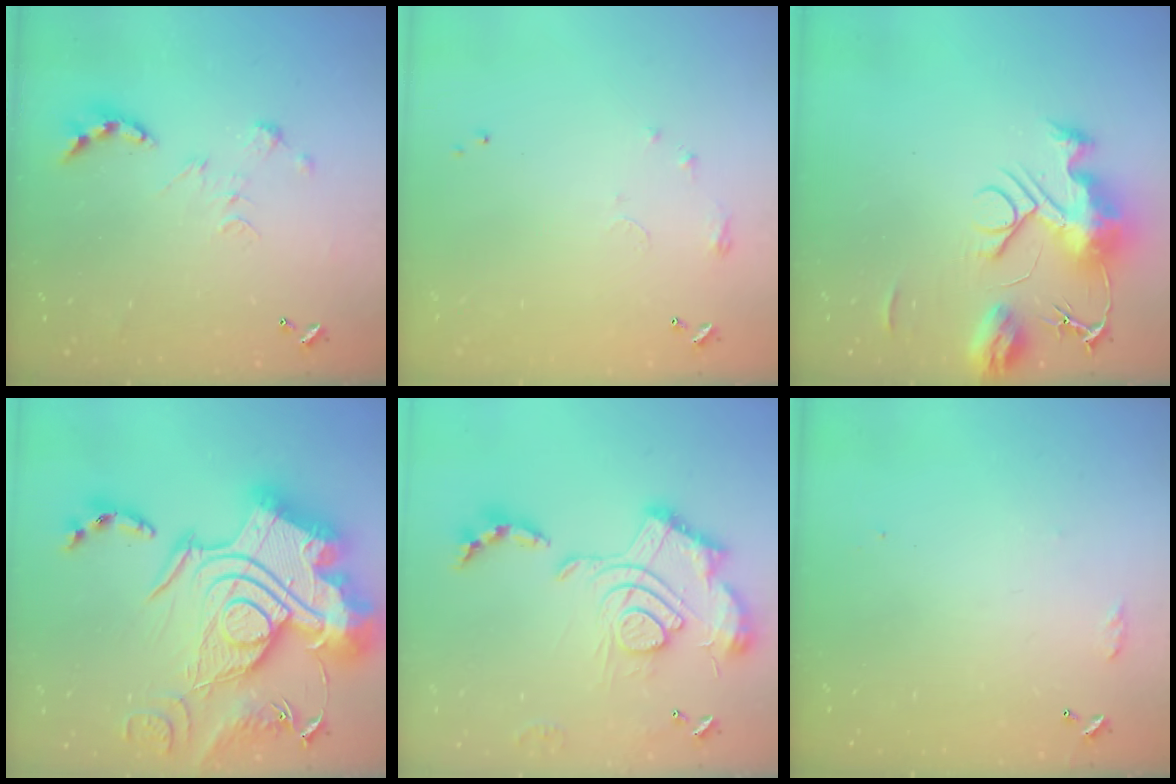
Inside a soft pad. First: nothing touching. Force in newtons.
{"total": 6.3, "press": 6.3, "slide": 0.9}
{"total": 12.6, "press": 12.6, "slide": 1.2}
{"total": 0.7, "press": 0.7, "slide": 0.1}
{"total": 2.5, "press": 1.9, "slide": 1.7}
{"total": 6.3, "press": 6.3, "slide": 0.8}